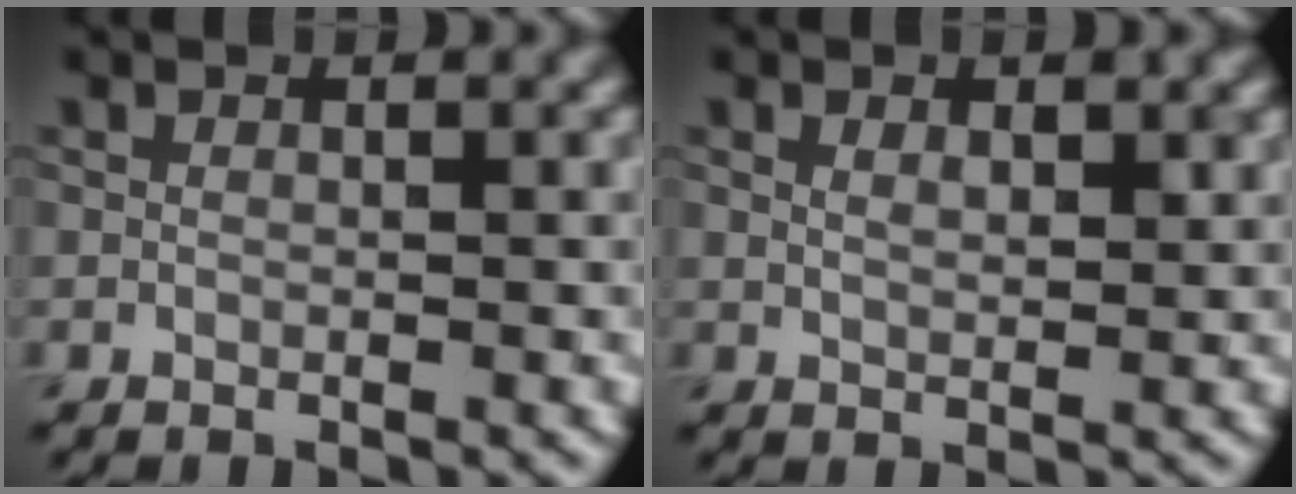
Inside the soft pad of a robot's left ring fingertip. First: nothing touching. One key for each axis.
{"total": 1.8, "fx": 0.9, "fy": 0.8, "fz": 1.3, "tx": -0.022, "ty": -0.003, "tz": 0.019}